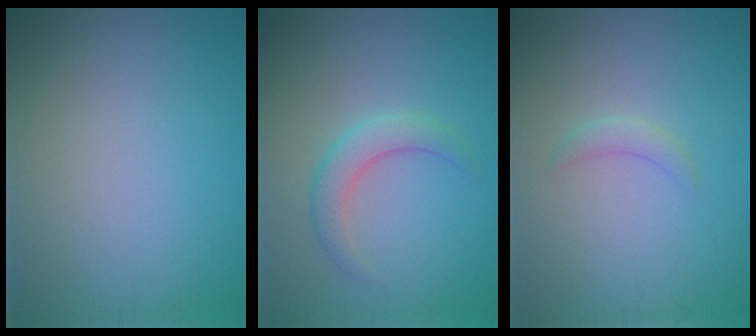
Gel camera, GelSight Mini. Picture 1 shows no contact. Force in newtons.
{"total": 2.7, "press": 2.7, "slide": 0.1}
{"total": 1.2, "press": 1.2, "slide": 0.0}